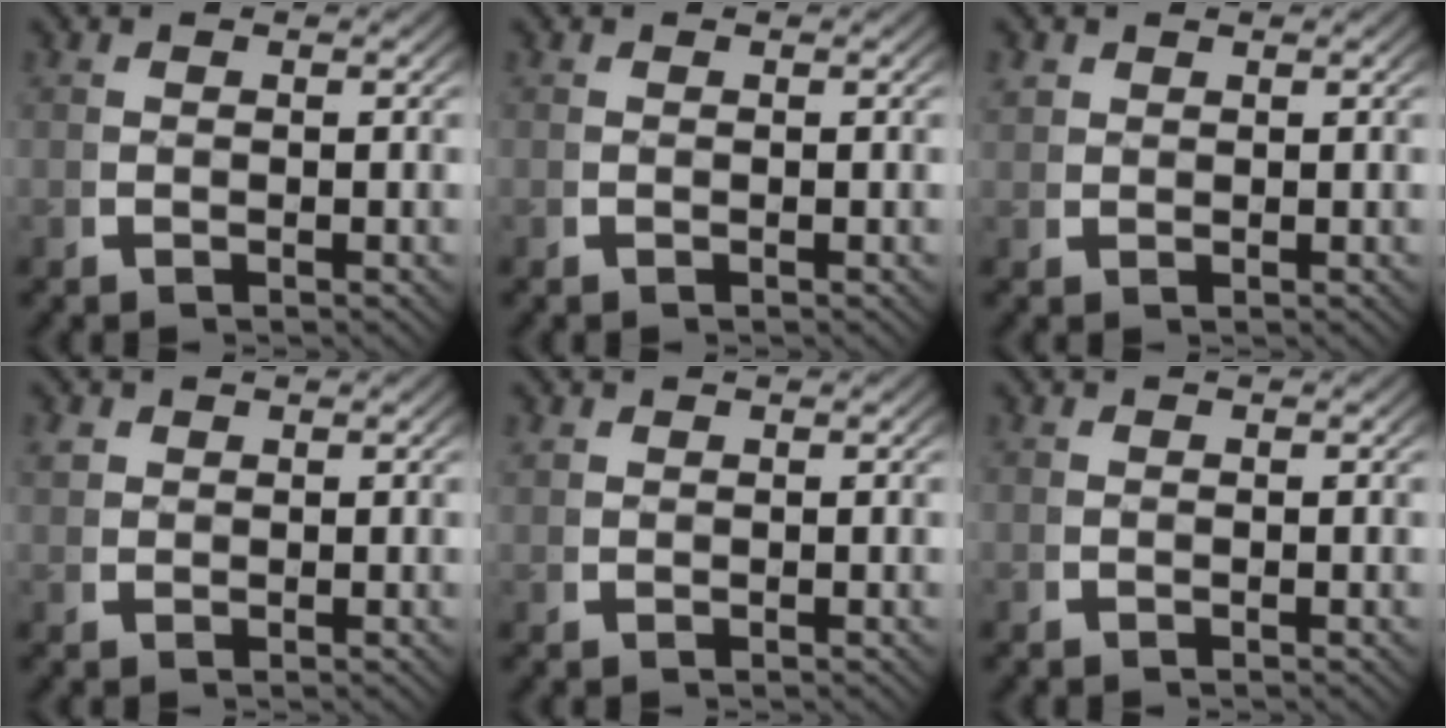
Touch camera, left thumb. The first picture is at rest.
{"total": 0.5, "force": [0.2, -0.5, -0.1], "torque": [0.007, -0.001, 0.004]}
{"total": 1.3, "force": [1.0, 0.7, 0.4], "torque": [-0.007, 0.001, 0.025]}
{"total": 1.4, "force": [1.0, 0.9, 0.5], "torque": [-0.010, 0.001, 0.024]}
{"total": 0.8, "force": [0.8, 0.2, 0.1], "torque": [-0.002, 0.002, 0.020]}
{"total": 0.0}